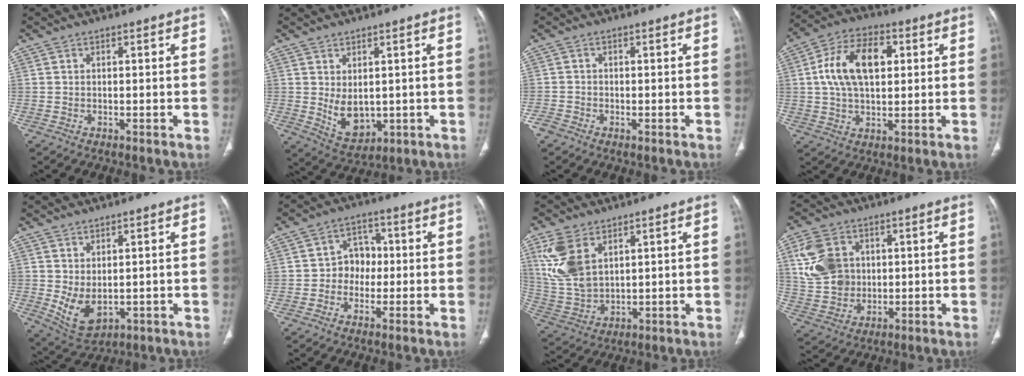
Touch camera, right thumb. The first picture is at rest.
{"total": 5.6, "force": [0.3, 3.5, 4.3], "torque": [-0.064, -0.012, 0.028]}
{"total": 1.9, "force": [-1.4, 1.2, 0.7], "torque": [-0.012, 0.003, -0.027]}
{"total": 13.7, "force": [2.6, 8.0, 10.8], "torque": [-0.187, 0.016, 0.043]}
{"total": 6.5, "force": [0.0, 3.9, 5.2], "torque": [-0.089, -0.009, 0.026]}
{"total": 5.9, "force": [-0.4, 5.1, 2.8], "torque": [-0.005, 0.018, -0.018]}
{"total": 11.3, "force": [5.0, 6.6, 7.7], "torque": [-0.166, -0.013, 0.116]}
{"total": 11.1, "force": [2.7, 8.9, 6.0], "torque": [-0.103, -0.002, 0.058]}